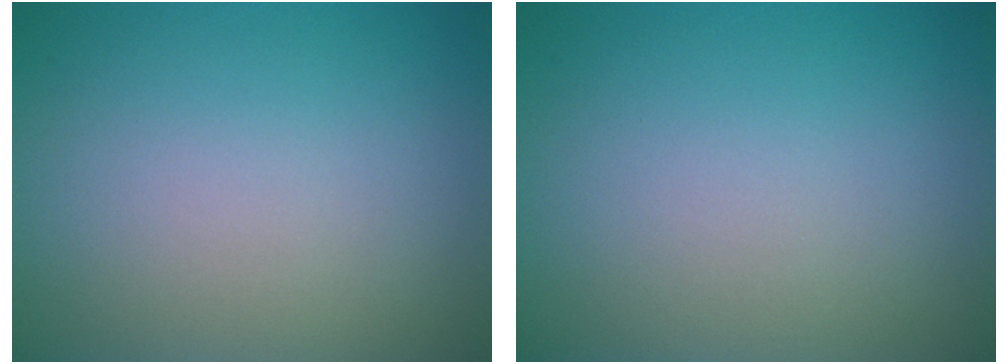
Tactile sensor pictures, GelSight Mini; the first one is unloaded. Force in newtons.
{"total": 0.0}